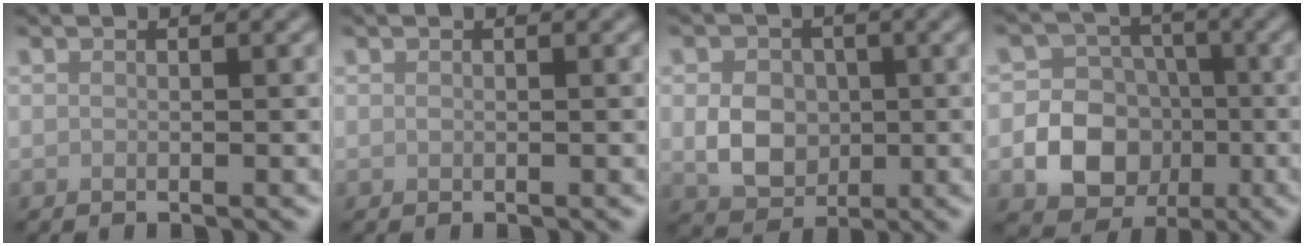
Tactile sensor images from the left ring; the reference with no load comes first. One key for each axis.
{"total": 0.0}
{"total": 4.6, "fx": -0.2, "fy": 3.6, "fz": 2.8, "tx": -0.048, "ty": -0.003, "tz": -0.003}
{"total": 8.4, "fx": -2.0, "fy": 7.5, "fz": 3.1, "tx": -0.028, "ty": 0.001, "tz": -0.059}